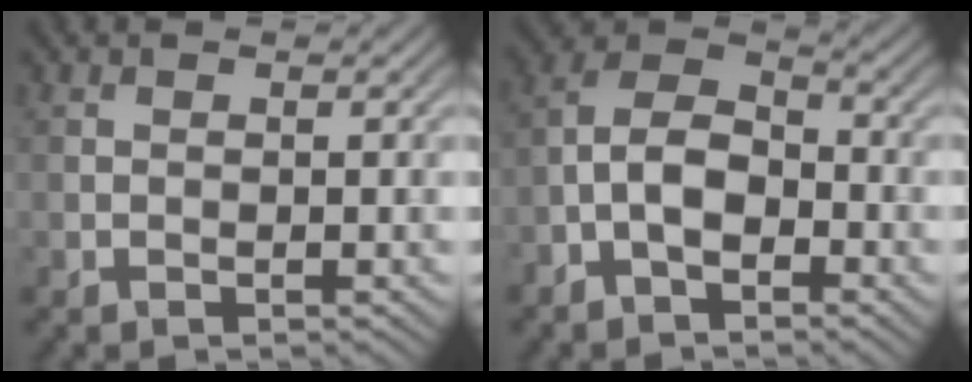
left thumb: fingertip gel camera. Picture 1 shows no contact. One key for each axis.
{"total": 6.0, "fx": -2.8, "fy": 3.3, "fz": 4.2, "tx": -0.082, "ty": 0.014, "tz": -0.066}